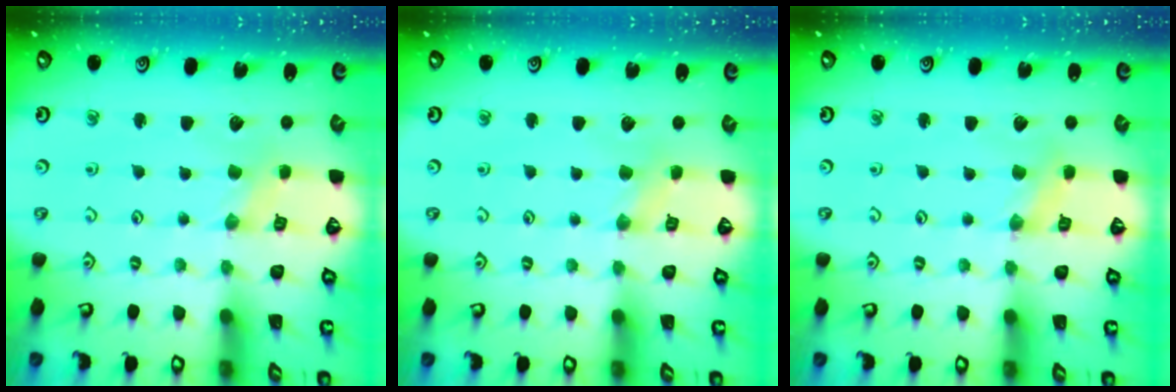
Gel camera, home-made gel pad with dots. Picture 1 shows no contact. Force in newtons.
{"total": 2.6, "press": 2.5, "slide": 0.5}
{"total": 0.9, "press": 0.9, "slide": 0.3}